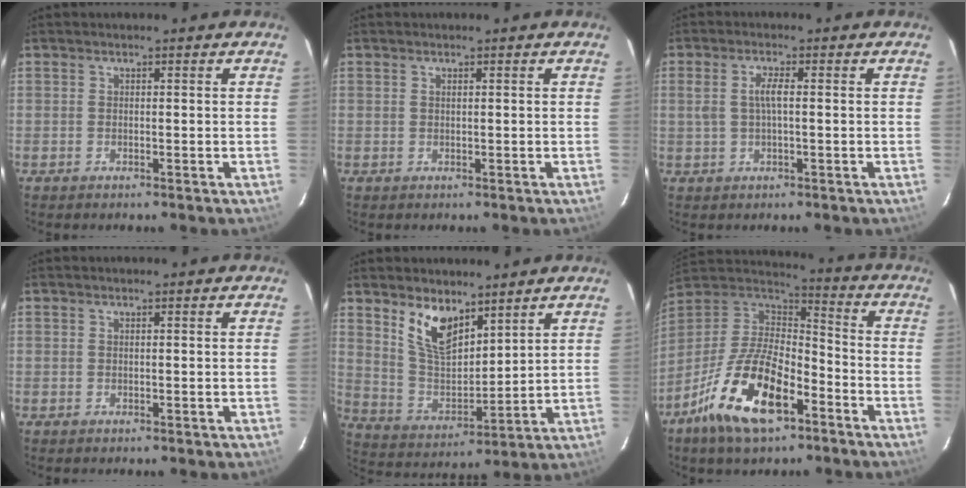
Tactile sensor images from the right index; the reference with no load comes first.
{"total": 0.0}
{"total": 3.1, "force": [0.1, 0.7, 3.1], "torque": [-0.061, 0.004, 0.002]}
{"total": 0.0}
{"total": 10.5, "force": [7.0, 4.8, 6.3], "torque": [-0.119, -0.001, 0.144]}
{"total": 19.1, "force": [-10.1, 8.3, 14.0], "torque": [-0.283, -0.018, -0.183]}